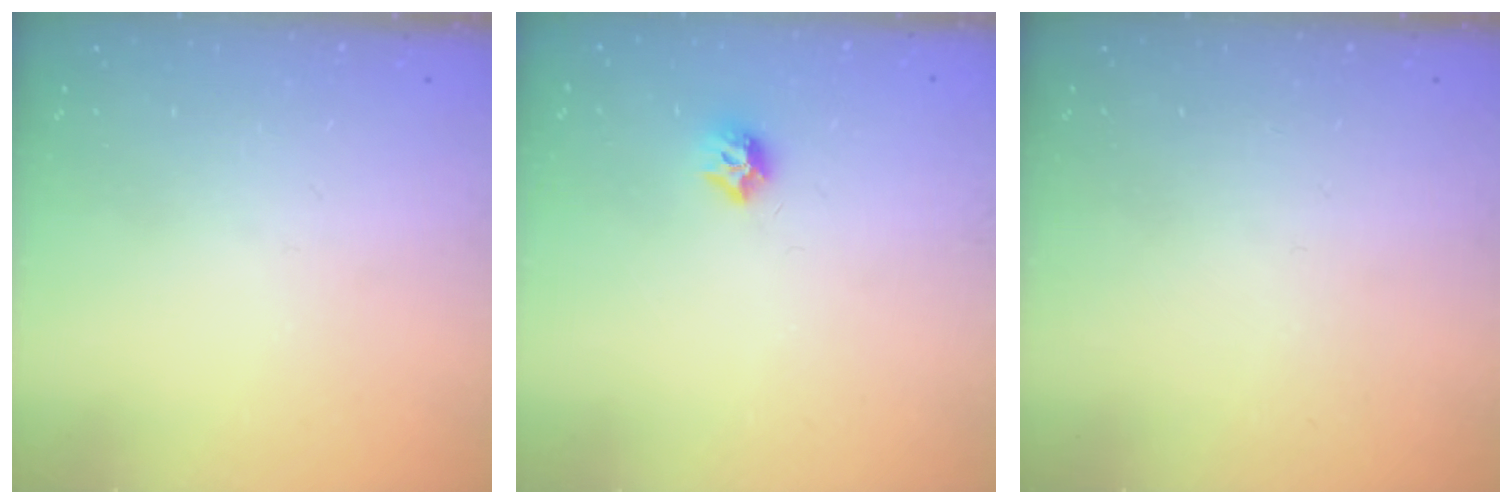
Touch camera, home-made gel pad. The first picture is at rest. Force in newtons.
{"total": 7.5, "press": 7.4, "slide": 0.6}
{"total": 0.0}